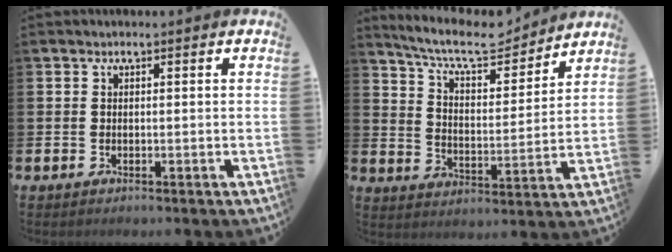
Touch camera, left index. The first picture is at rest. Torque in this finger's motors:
{"motor_torque": [0.99, -1.15, 0.45, 0.07]}